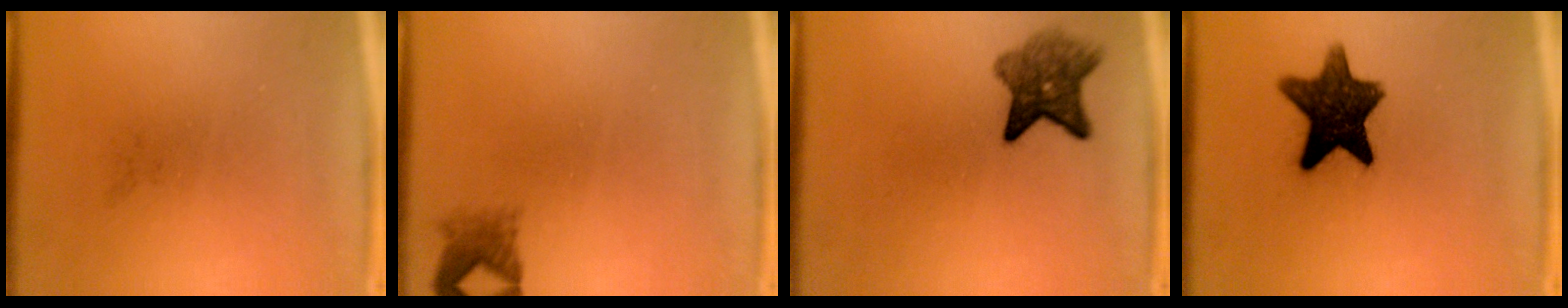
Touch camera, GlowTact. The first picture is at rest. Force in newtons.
{"total": 2.2}
{"total": 5.8}
{"total": 11.4}